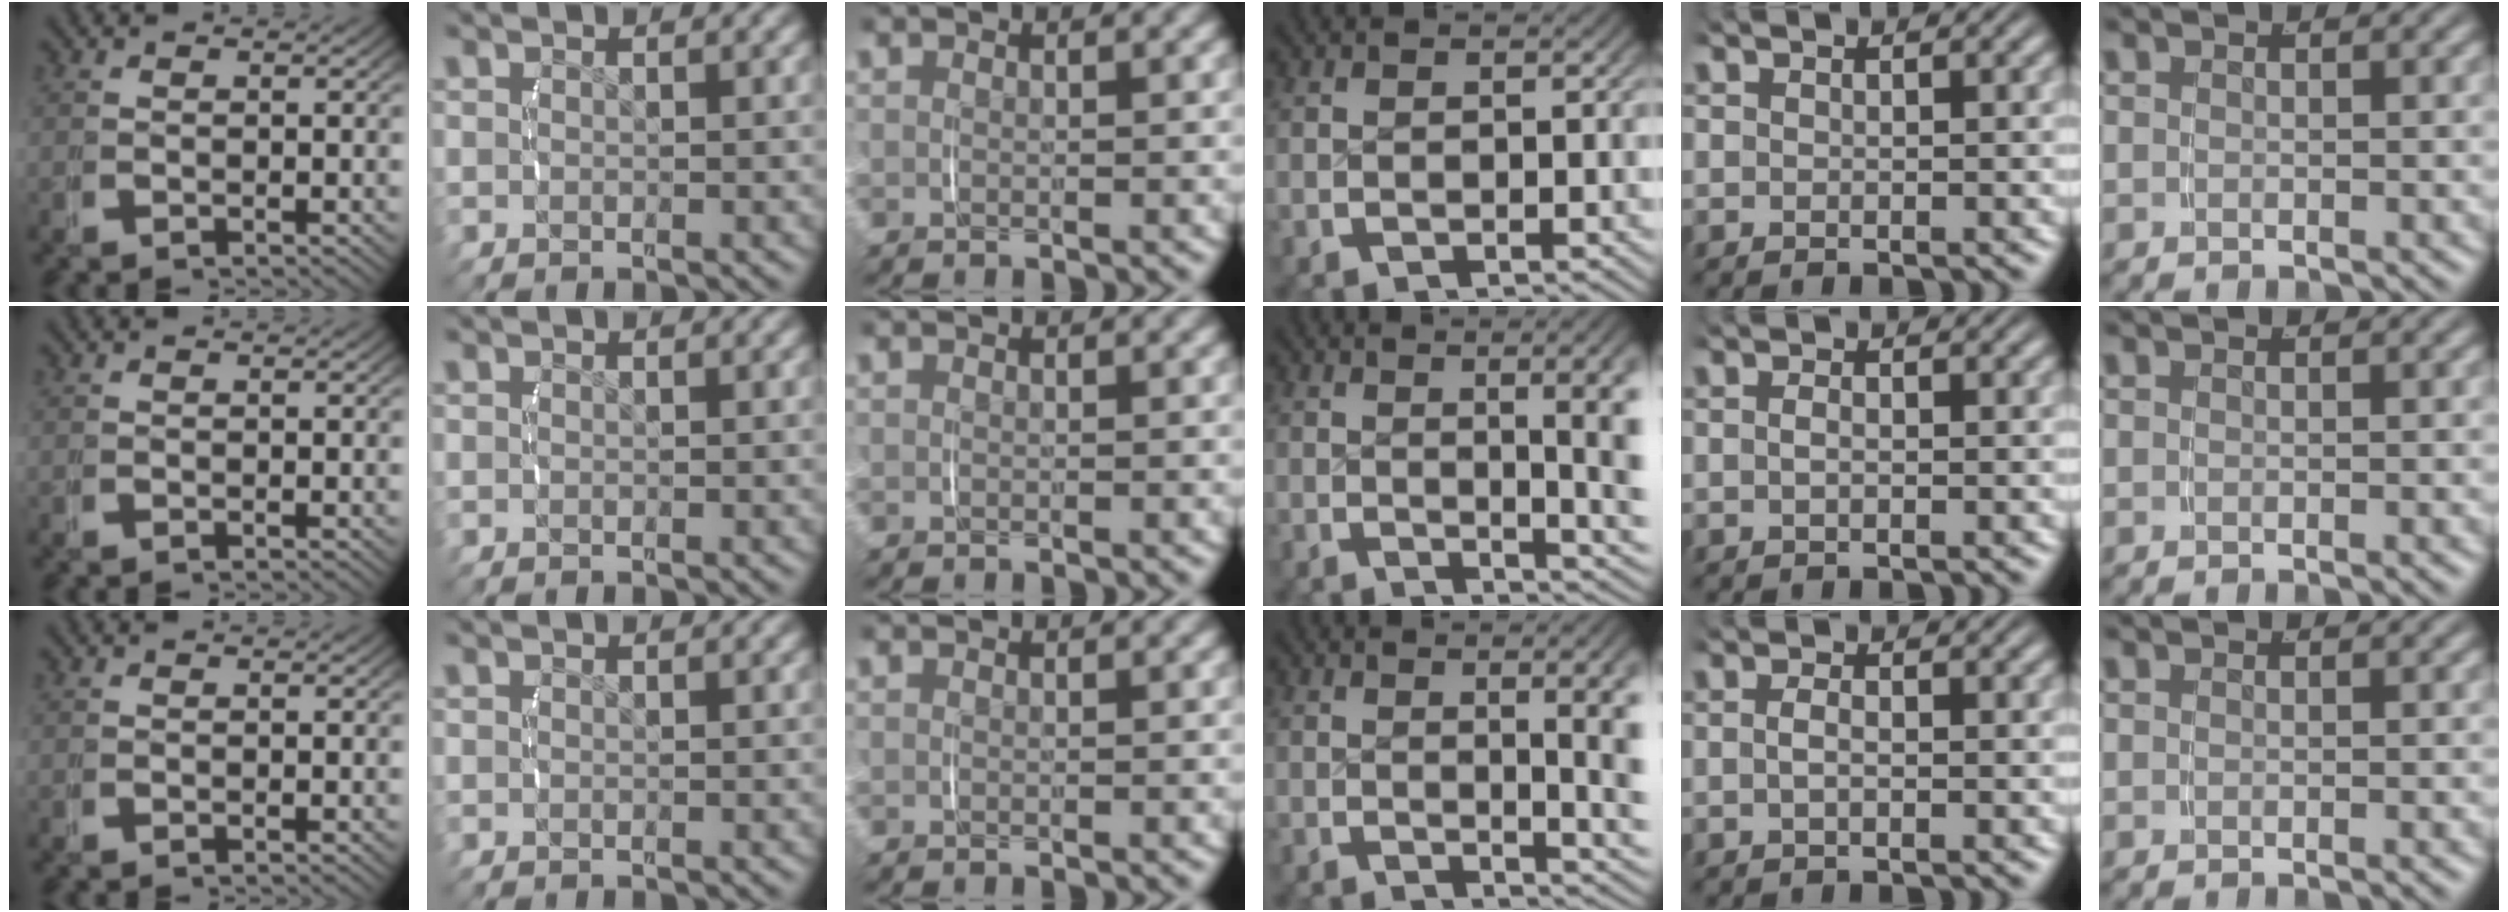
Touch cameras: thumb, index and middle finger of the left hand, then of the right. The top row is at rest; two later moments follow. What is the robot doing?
{"motion": "lift_and_place", "object": "jewelry box"}